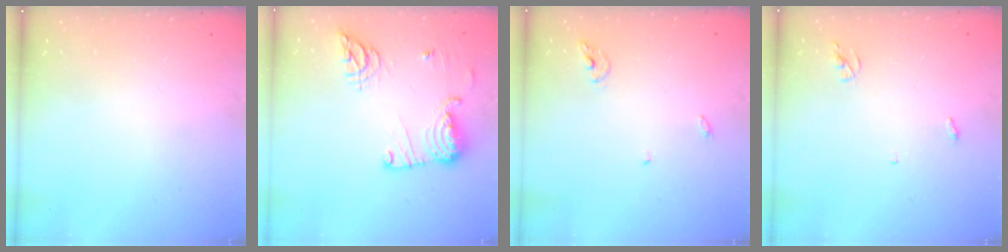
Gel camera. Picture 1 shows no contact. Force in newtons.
{"total": 17.5, "press": 16.1, "slide": 6.9}
{"total": 4.9, "press": 4.9, "slide": 0.4}
{"total": 2.6, "press": 2.6, "slide": 0.2}